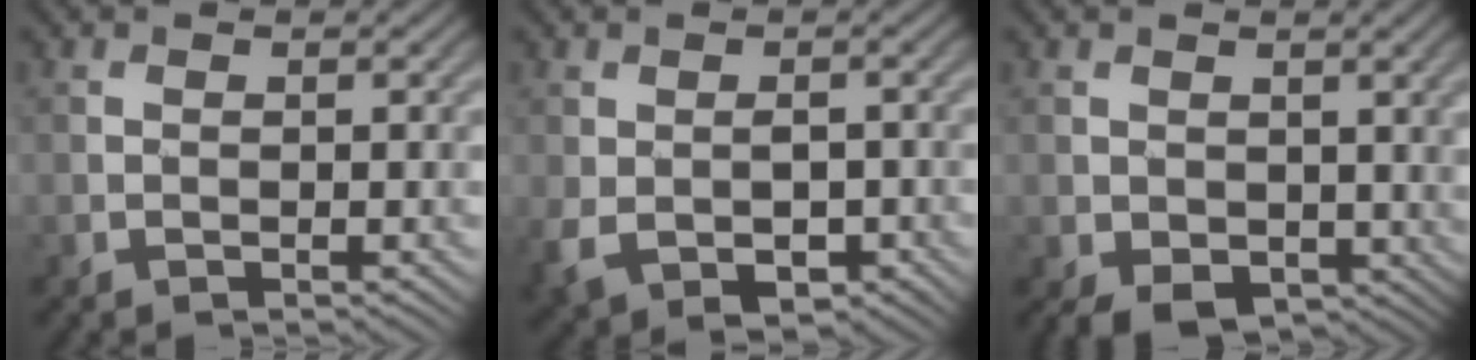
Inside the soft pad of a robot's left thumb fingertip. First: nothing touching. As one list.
[{"total": 6.7, "force": [-2.2, 4.9, 4.1], "torque": [-0.087, -0.031, -0.023]}, {"total": 4.6, "force": [-0.9, 3.5, 2.9], "torque": [-0.062, -0.024, -0.009]}]